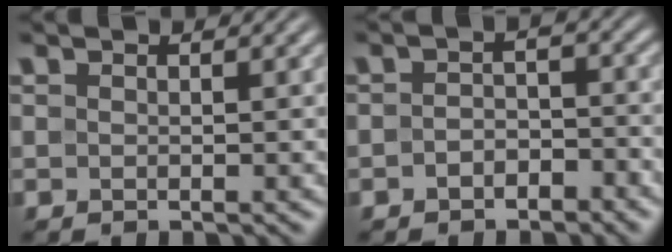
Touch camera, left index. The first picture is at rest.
{"total": 2.3, "force": [-1.4, 1.4, 1.2], "torque": [-0.020, 0.006, -0.026]}